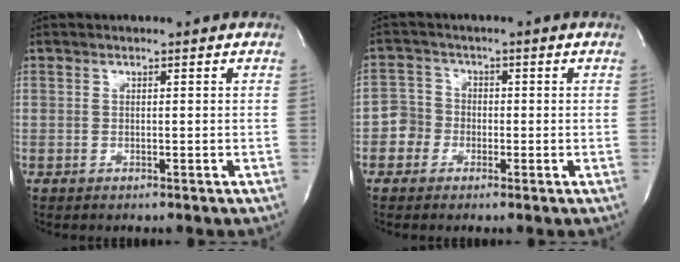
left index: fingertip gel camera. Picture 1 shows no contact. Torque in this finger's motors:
{"motor_torque": [0.41, 0.13, -0.01, -0.01]}